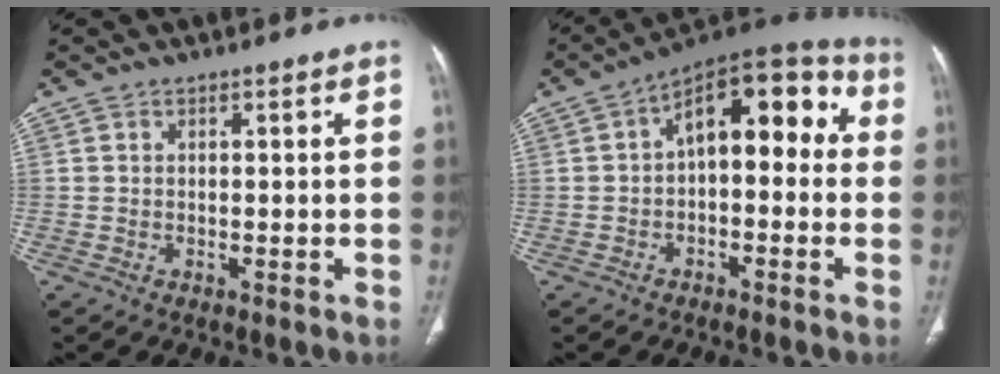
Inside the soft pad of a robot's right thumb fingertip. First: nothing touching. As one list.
[{"total": 14.3, "force": [1.0, 7.8, 12.0], "torque": [-0.122, 0.052, 0.000]}]